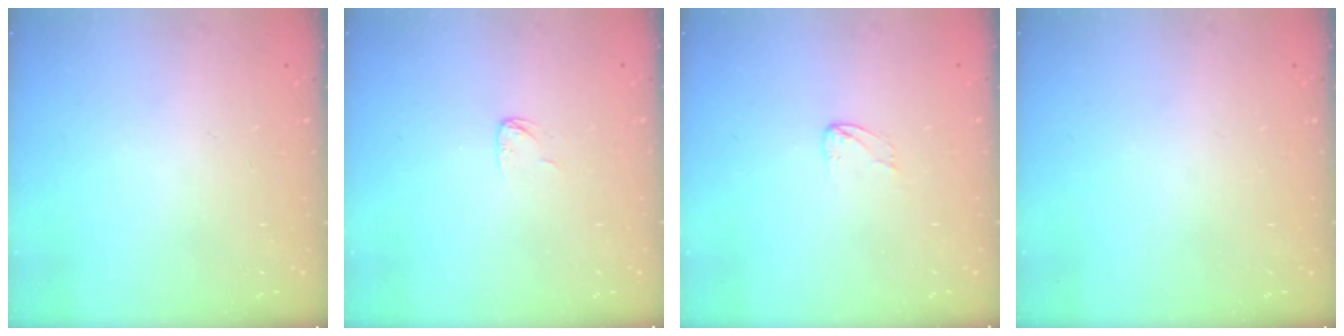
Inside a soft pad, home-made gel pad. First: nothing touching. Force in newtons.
{"total": 3.3, "press": 3.3, "slide": 0.2}
{"total": 3.6, "press": 3.6, "slide": 0.2}
{"total": 0.0}